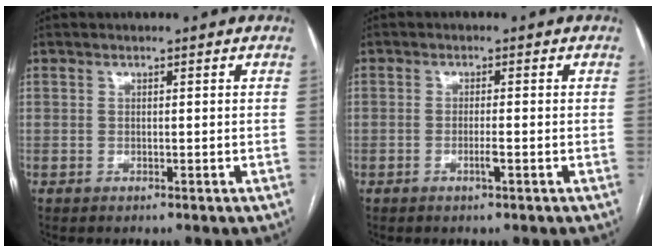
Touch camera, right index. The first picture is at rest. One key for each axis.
{"total": 1.8, "fx": -0.7, "fy": 0.0, "fz": 1.6, "tx": -0.032, "ty": -0.003, "tz": -0.012}